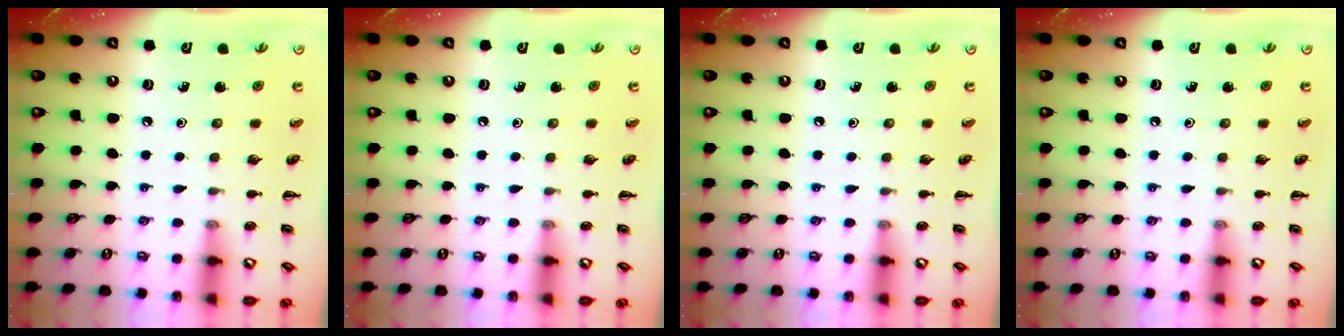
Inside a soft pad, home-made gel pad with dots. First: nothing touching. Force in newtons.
{"total": 0.0}
{"total": 0.0}
{"total": 0.0}